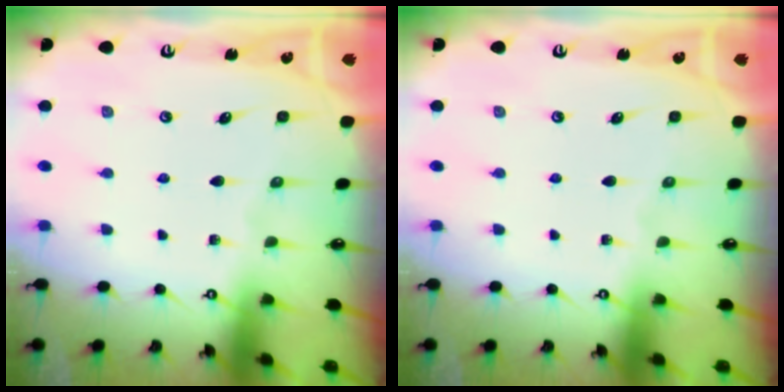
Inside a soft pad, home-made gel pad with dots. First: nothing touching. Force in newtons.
{"total": 0.0}